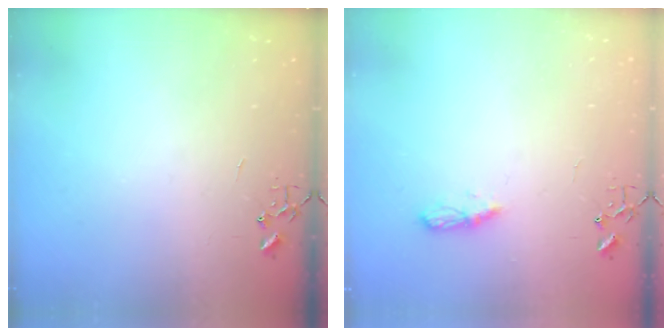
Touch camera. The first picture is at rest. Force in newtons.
{"total": 5.1, "press": 5.1, "slide": 0.5}